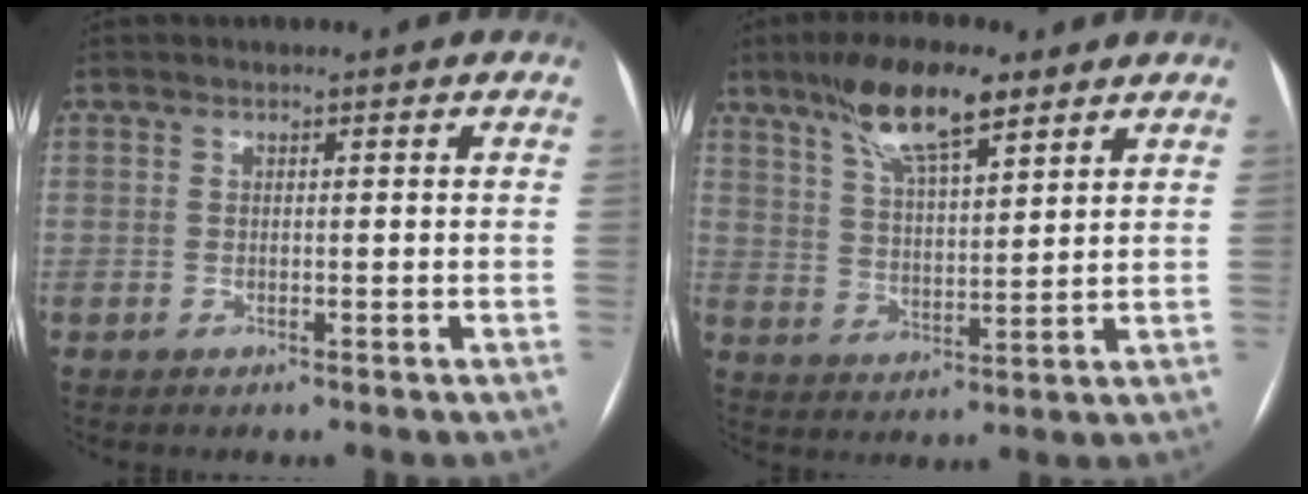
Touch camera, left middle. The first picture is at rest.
{"total": 11.2, "force": [7.6, 2.6, 7.8], "torque": [-0.147, 0.012, 0.138]}